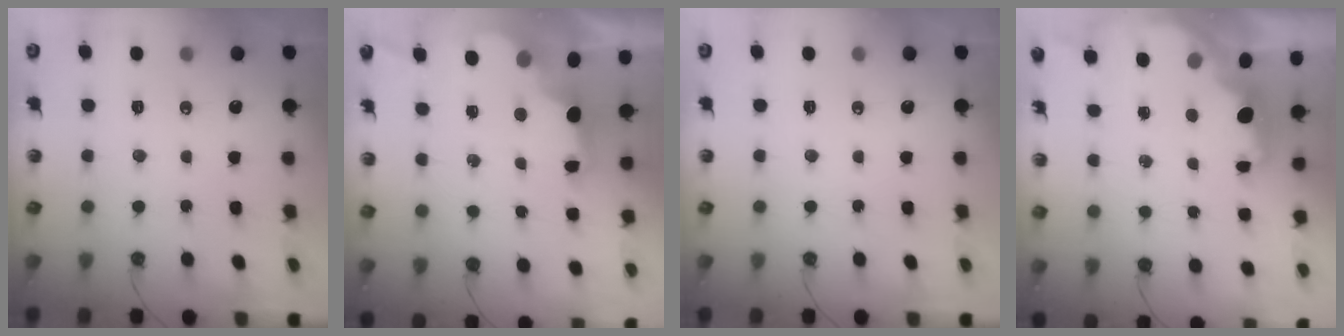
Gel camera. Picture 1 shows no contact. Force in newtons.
{"total": 2.9, "press": 2.7, "slide": 0.9}
{"total": 0.0}
{"total": 2.0, "press": 1.9, "slide": 0.8}